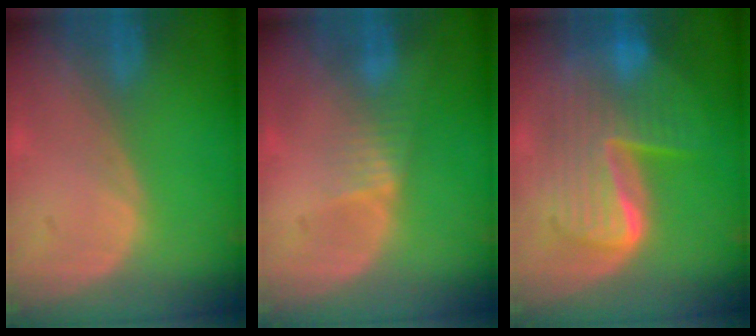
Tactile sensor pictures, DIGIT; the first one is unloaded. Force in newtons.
{"total": 2.6, "press": 2.4, "slide": 0.9}
{"total": 10.1, "press": 10.1, "slide": 1.0}